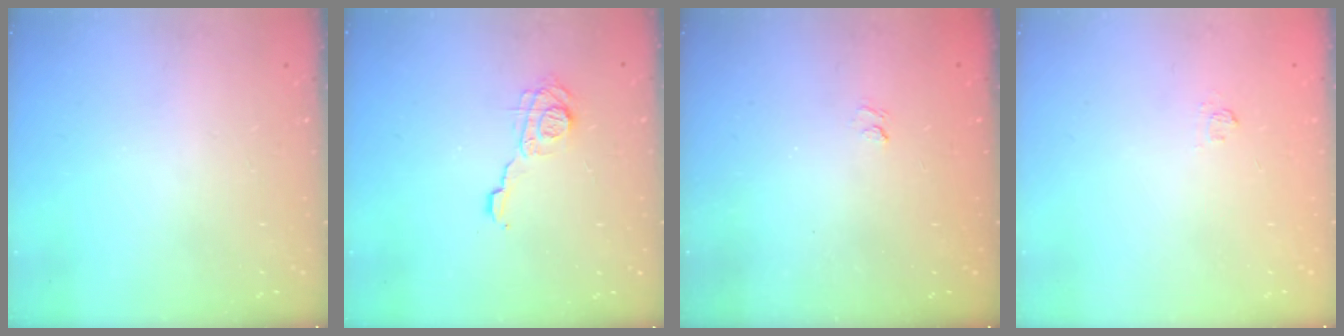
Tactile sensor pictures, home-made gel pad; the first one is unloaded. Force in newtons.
{"total": 9.6, "press": 9.6, "slide": 0.7}
{"total": 1.6, "press": 1.0, "slide": 1.2}
{"total": 2.4, "press": 2.1, "slide": 1.3}